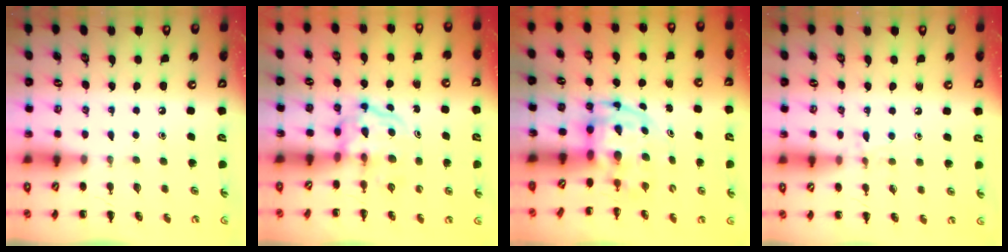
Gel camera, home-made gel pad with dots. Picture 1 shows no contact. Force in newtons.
{"total": 3.8, "press": 3.8, "slide": 0.4}
{"total": 3.8, "press": 3.7, "slide": 0.7}
{"total": 6.9, "press": 6.7, "slide": 1.5}